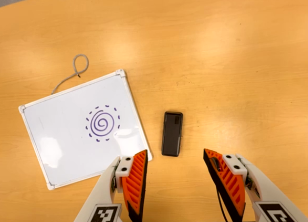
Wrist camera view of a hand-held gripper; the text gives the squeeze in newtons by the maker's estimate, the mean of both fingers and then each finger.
{"total": 0.0}